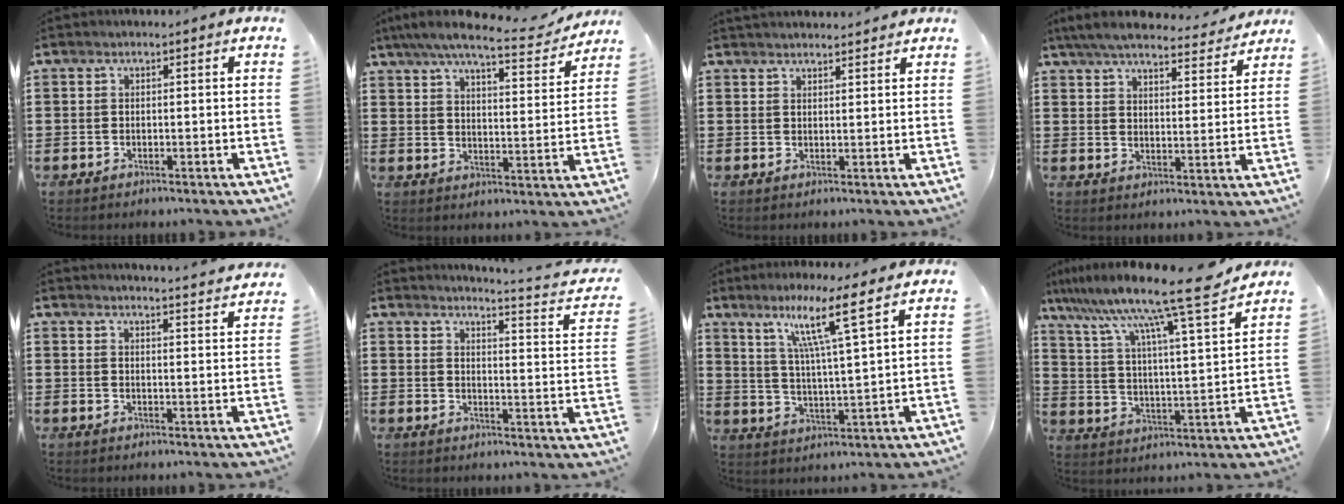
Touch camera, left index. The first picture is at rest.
{"total": 8.1, "force": [6.9, 0.6, 4.2], "torque": [-0.099, -0.036, 0.117]}
{"total": 1.9, "force": [1.9, 0.1, 0.0], "torque": [-0.005, -0.001, 0.037]}
{"total": 6.2, "force": [5.8, 0.7, 2.1], "torque": [-0.065, -0.026, 0.102]}
{"total": 3.5, "force": [3.3, -0.9, 0.1], "torque": [-0.005, -0.029, 0.056]}
{"total": 3.1, "force": [2.8, -0.6, 1.4], "torque": [-0.036, -0.034, 0.035]}
{"total": 9.6, "force": [6.3, -0.5, 7.2], "torque": [-0.141, -0.023, 0.099]}
{"total": 11.7, "force": [10.0, -1.2, 5.9], "torque": [-0.144, -0.075, 0.157]}